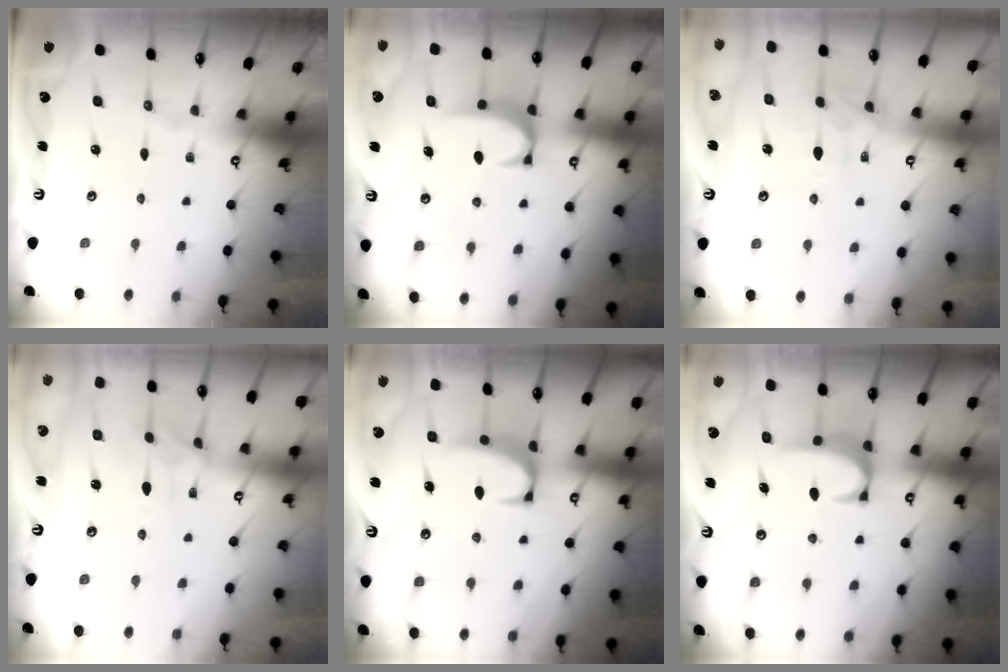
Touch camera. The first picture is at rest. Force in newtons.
{"total": 2.0, "press": 1.9, "slide": 0.6}
{"total": 2.4, "press": 2.0, "slide": 1.4}
{"total": 2.4, "press": 2.2, "slide": 1.1}
{"total": 1.4, "press": 1.1, "slide": 0.8}
{"total": 2.5, "press": 2.4, "slide": 0.7}